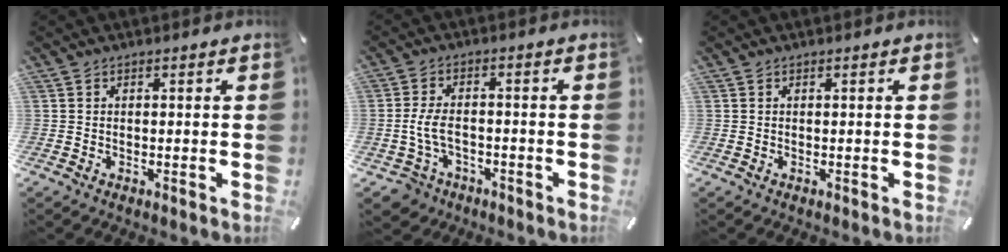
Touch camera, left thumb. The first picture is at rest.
{"total": 6.6, "force": [-1.9, 4.7, 4.3], "torque": [-0.101, 0.012, -0.038]}
{"total": 0.0}